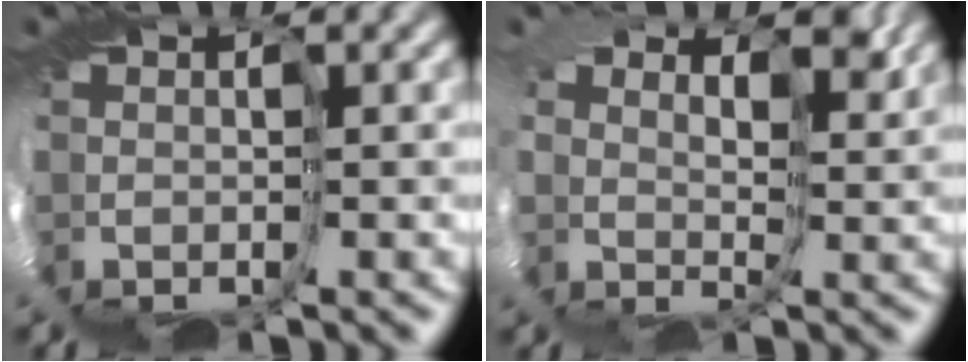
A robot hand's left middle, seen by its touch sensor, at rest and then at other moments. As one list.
[{"total": 6.4, "force": [3.5, 3.9, 3.6], "torque": [-0.077, 0.008, 0.065]}]